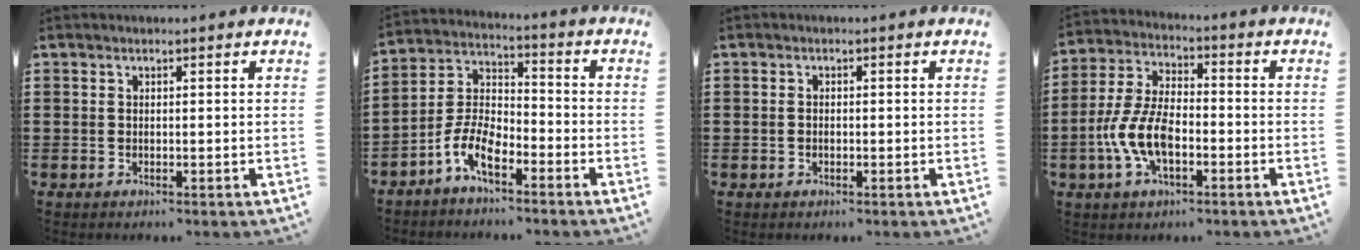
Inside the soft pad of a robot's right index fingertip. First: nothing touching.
{"total": 7.6, "force": [-4.9, 3.1, 4.9], "torque": [-0.126, -0.001, -0.100]}
{"total": 0.6, "force": [-0.2, 0.4, 0.4], "torque": [-0.010, 0.001, -0.004]}
{"total": 8.8, "force": [-3.2, 4.3, 6.9], "torque": [-0.172, -0.003, -0.068]}